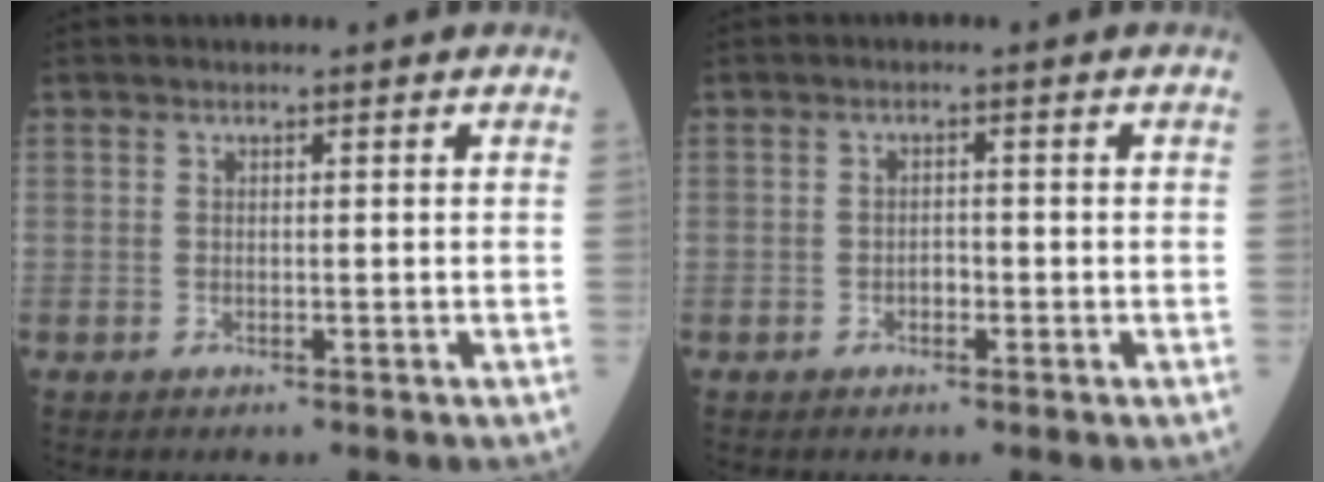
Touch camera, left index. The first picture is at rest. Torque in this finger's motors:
{"motor_torque": [0.11, 0.03, -0.01, 0.00]}